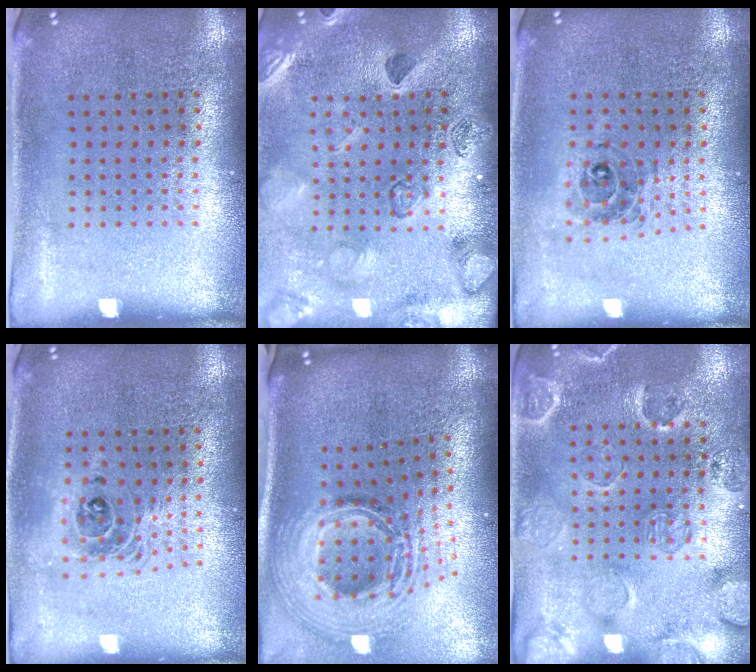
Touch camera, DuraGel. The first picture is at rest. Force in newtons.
{"total": 2.3, "press": 2.3, "slide": 0.2}
{"total": 0.7, "press": 0.7, "slide": 0.2}
{"total": 1.7, "press": 1.4, "slide": 1.0}
{"total": 3.0, "press": 2.1, "slide": 2.1}
{"total": 2.4, "press": 2.0, "slide": 1.4}